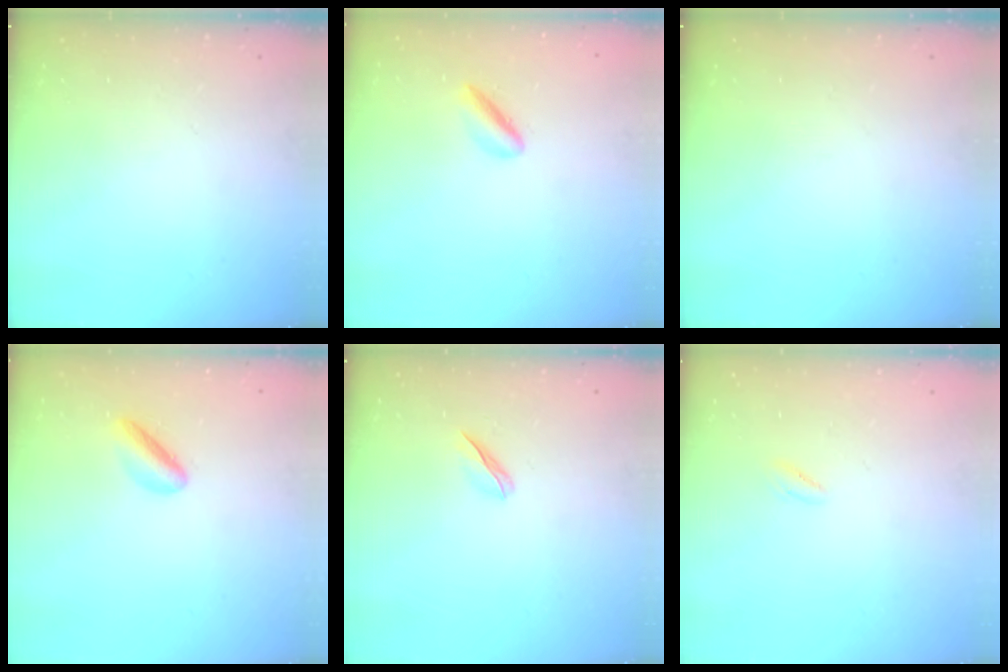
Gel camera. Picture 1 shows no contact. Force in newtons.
{"total": 2.2, "press": 2.2, "slide": 0.4}
{"total": 0.0}
{"total": 3.5, "press": 3.5, "slide": 0.2}
{"total": 3.0, "press": 2.8, "slide": 1.0}
{"total": 1.1, "press": 0.8, "slide": 0.6}